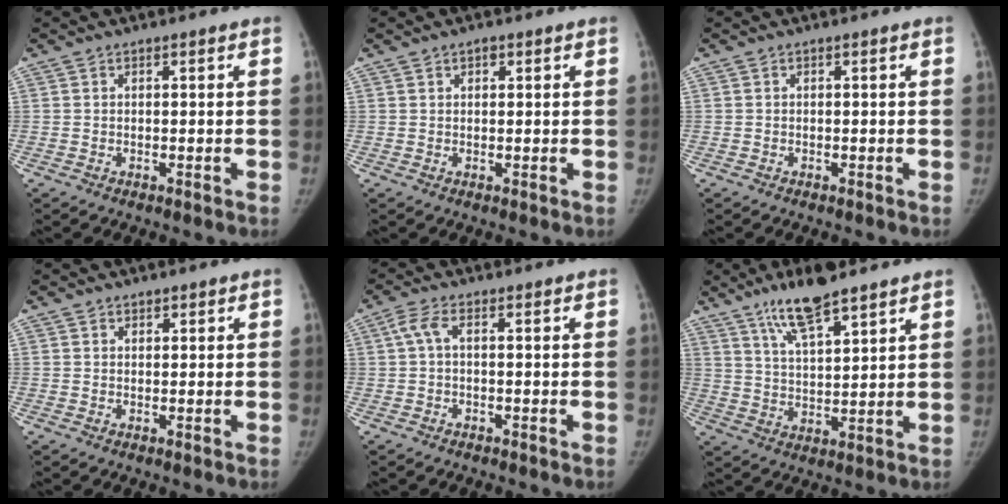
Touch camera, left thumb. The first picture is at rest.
{"total": 1.4, "force": [0.9, 0.8, 0.8], "torque": [-0.005, -0.003, 0.012]}
{"total": 0.0}
{"total": 1.2, "force": [0.9, 0.7, 0.2], "torque": [0.009, -0.006, 0.011]}
{"total": 3.0, "force": [0.4, 1.1, 2.8], "torque": [-0.070, 0.011, 0.006]}
{"total": 11.1, "force": [7.9, 2.5, 7.3], "torque": [-0.122, -0.040, 0.148]}